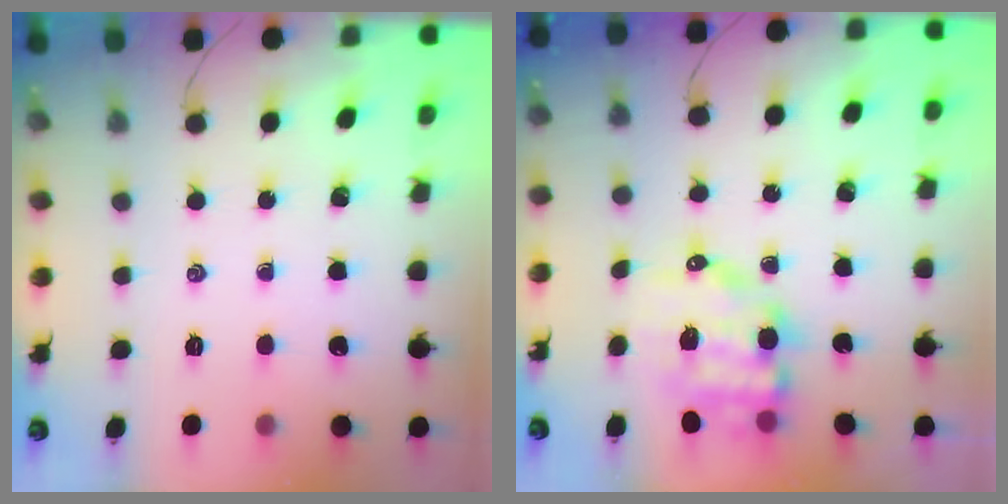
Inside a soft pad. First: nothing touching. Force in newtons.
{"total": 9.9, "press": 9.6, "slide": 2.3}